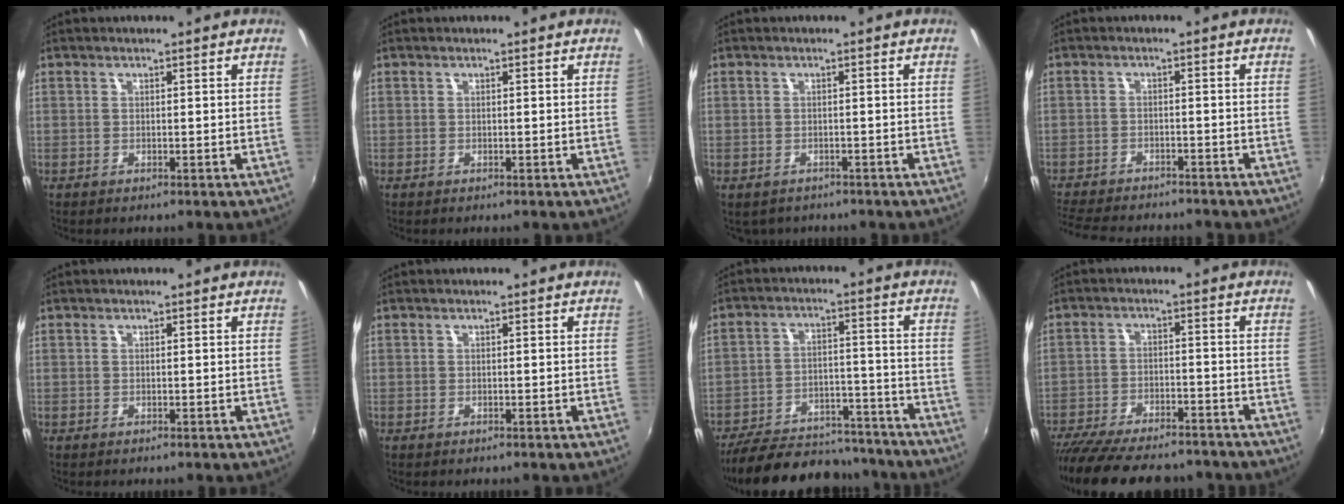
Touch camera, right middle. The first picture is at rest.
{"total": 0.0}
{"total": 3.6, "force": [-2.8, 1.7, 1.5], "torque": [-0.035, -0.019, -0.033]}
{"total": 13.2, "force": [-11.7, 3.2, 5.2], "torque": [-0.123, -0.026, -0.180]}
{"total": 0.0}
{"total": 0.0}
{"total": 23.8, "force": [-20.6, 7.8, 8.9], "torque": [-0.181, 0.009, -0.277]}
{"total": 20.4, "force": [-17.3, 5.8, 9.1], "torque": [-0.187, -0.032, -0.251]}